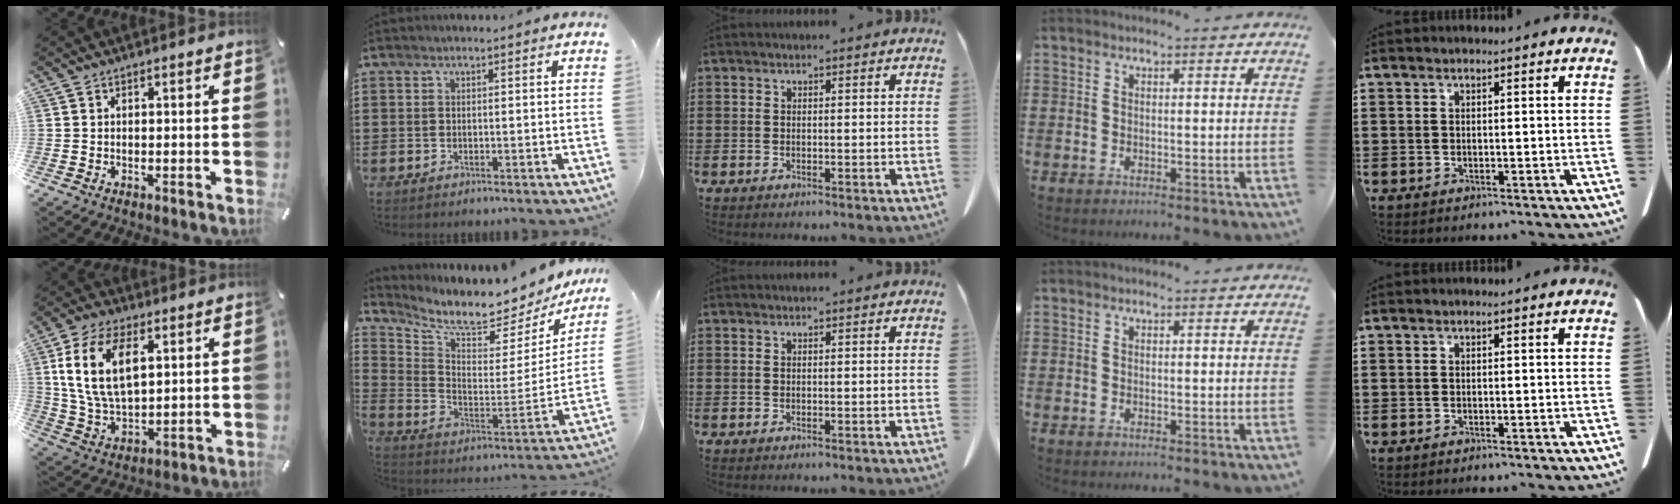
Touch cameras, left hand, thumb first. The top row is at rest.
{"thumb": {"total": 14.4, "force": [5.0, 8.2, 10.7], "torque": [-0.245, -0.002, 0.086]}, "index": {"total": 7.2, "force": [6.5, 0.8, 3.0], "torque": [-0.077, -0.073, 0.102]}}